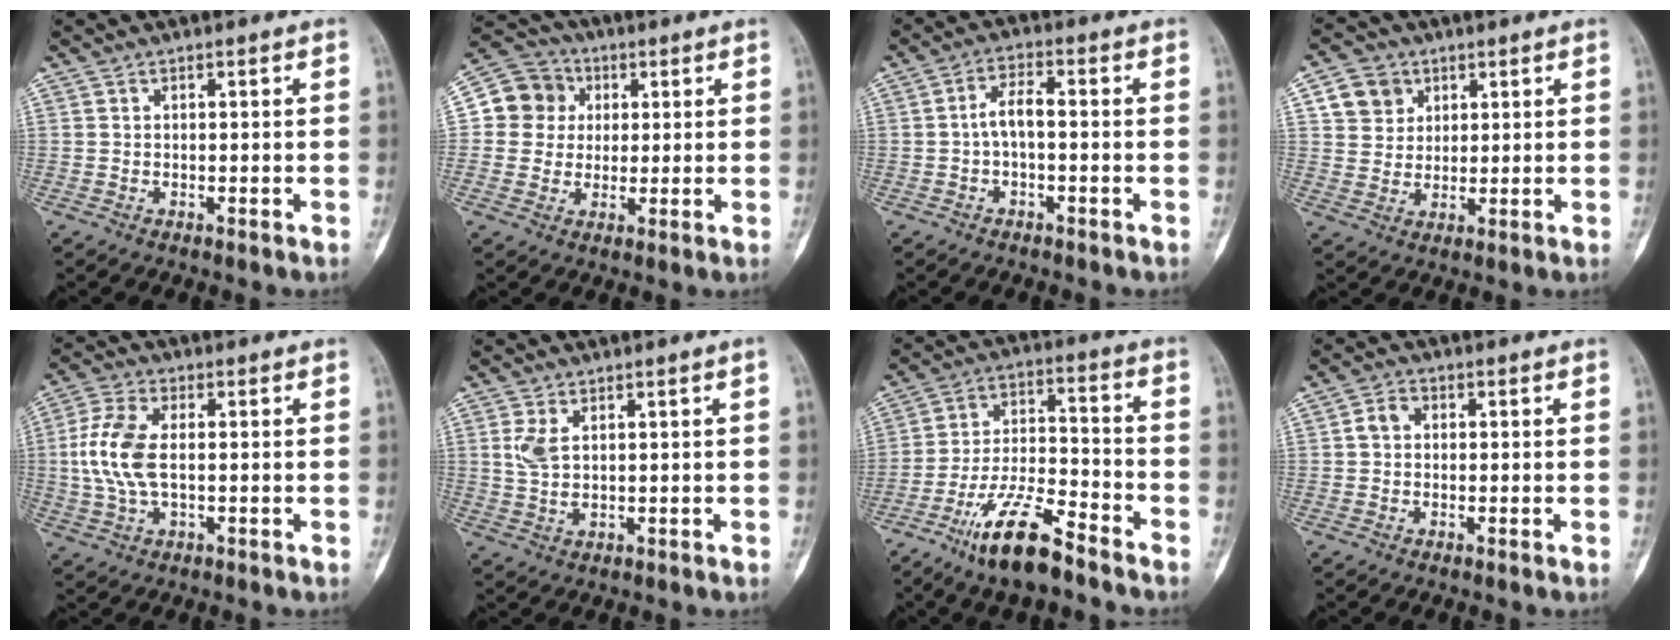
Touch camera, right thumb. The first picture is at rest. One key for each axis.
{"total": 9.7, "fx": 1.6, "fy": 9.2, "fz": 2.7, "tx": -0.021, "ty": 0.012, "tz": 0.018}
{"total": 4.1, "fx": -0.6, "fy": 1.8, "fz": 3.7, "tx": -0.068, "ty": 0.022, "tz": -0.017}
{"total": 6.8, "fx": 2.9, "fy": 5.8, "fz": 2.0, "tx": -0.007, "ty": -0.007, "tz": 0.051}
{"total": 9.6, "fx": 0.3, "fy": 5.0, "fz": 8.2, "tx": -0.190, "ty": 0.009, "tz": 0.005}
{"total": 4.2, "fx": 1.3, "fy": 1.3, "fz": 3.7, "tx": -0.086, "ty": -0.004, "tz": 0.035}
{"total": 14.1, "fx": -9.7, "fy": 3.9, "fz": 9.4, "tx": -0.176, "ty": 0.063, "tz": -0.180}
{"total": 2.7, "fx": 0.2, "fy": 2.2, "fz": 1.6, "tx": -0.024, "ty": 0.010, "tz": 0.000}